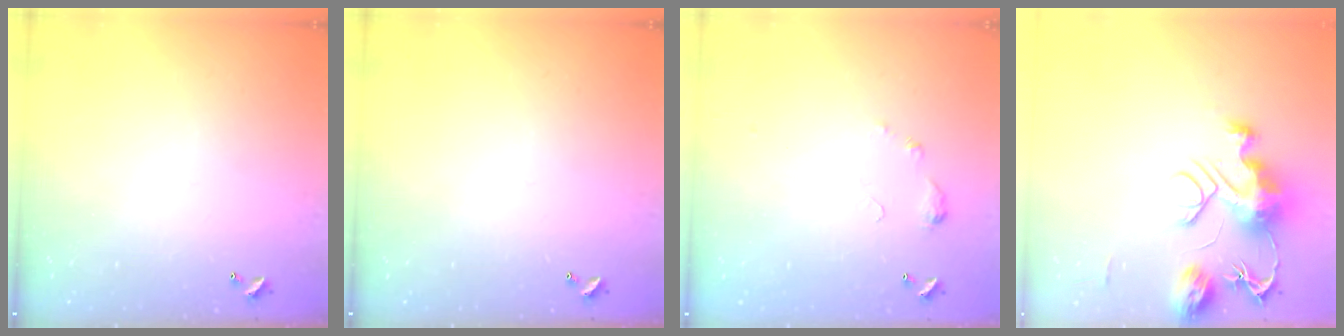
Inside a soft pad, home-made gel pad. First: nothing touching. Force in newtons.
{"total": 0.0}
{"total": 4.7, "press": 4.6, "slide": 0.7}
{"total": 13.2, "press": 13.2, "slide": 1.1}